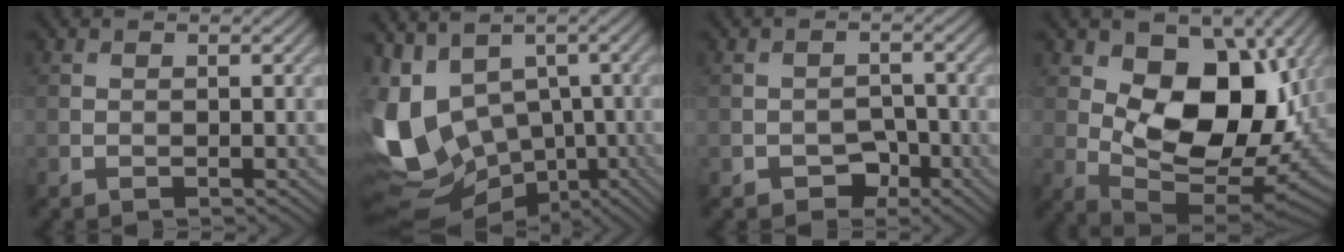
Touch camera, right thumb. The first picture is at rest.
{"total": 14.4, "force": [-1.6, 10.6, 9.7], "torque": [-0.261, -0.034, 0.003]}
{"total": 2.9, "force": [-1.8, 1.9, 1.3], "torque": [-0.014, 0.000, -0.029]}
{"total": 14.3, "force": [2.3, 8.8, 11.0], "torque": [-0.180, -0.015, 0.044]}